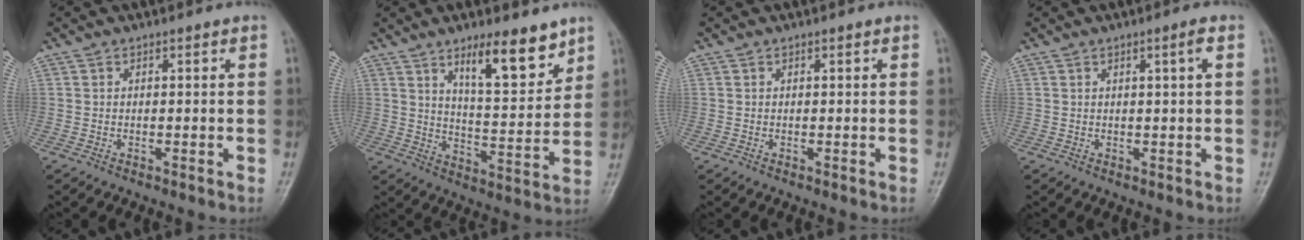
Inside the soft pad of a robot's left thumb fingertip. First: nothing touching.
{"total": 12.2, "force": [8.0, 3.6, 8.5], "torque": [-0.105, -0.060, 0.131]}
{"total": 0.0}
{"total": 1.9, "force": [0.6, -0.2, 1.8], "torque": [-0.032, -0.002, 0.012]}